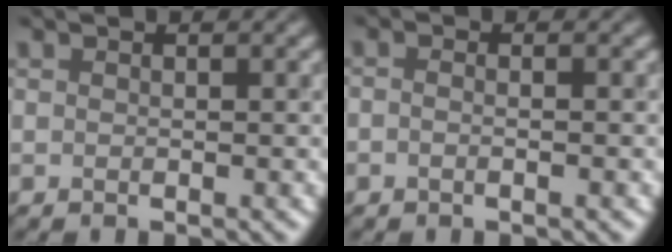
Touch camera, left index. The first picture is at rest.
{"total": 1.7, "force": [-0.1, 1.1, 1.3], "torque": [0.007, -0.002, -0.024]}